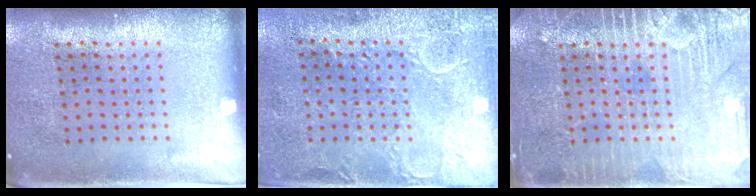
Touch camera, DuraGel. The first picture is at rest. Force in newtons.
{"total": 2.9, "press": 2.5, "slide": 1.5}
{"total": 4.7, "press": 4.6, "slide": 0.6}